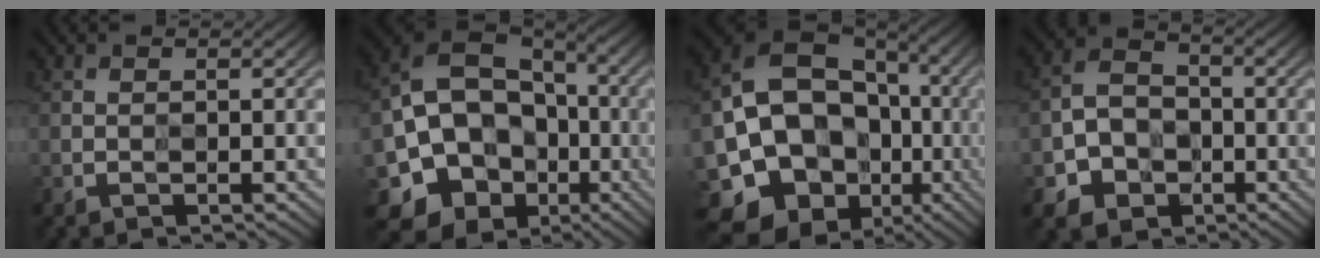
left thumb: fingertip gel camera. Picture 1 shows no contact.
{"total": 16.2, "force": [-3.8, 13.8, 7.6], "torque": [-0.146, -0.024, -0.070]}
{"total": 17.6, "force": [-4.3, 14.4, 9.1], "torque": [-0.184, -0.026, -0.059]}
{"total": 5.4, "force": [-2.2, 4.6, 1.7], "torque": [-0.035, 0.002, -0.054]}